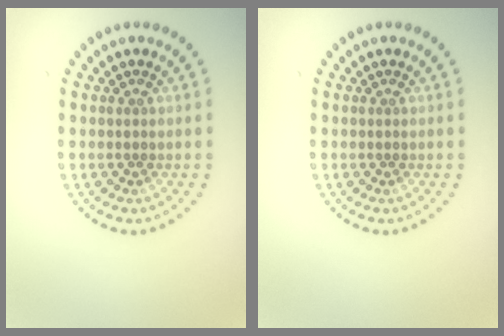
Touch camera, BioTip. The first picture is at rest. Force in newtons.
{"total": 0.0}